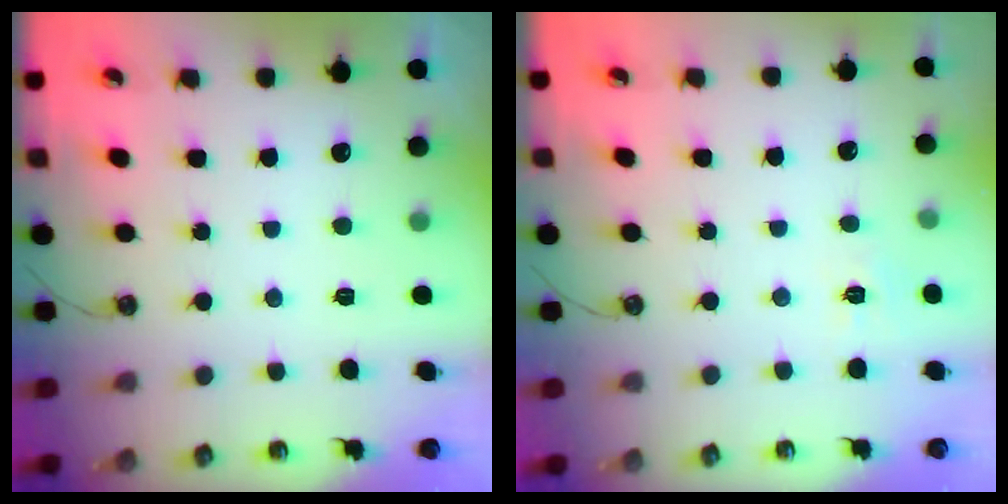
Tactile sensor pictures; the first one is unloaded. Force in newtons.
{"total": 2.7, "press": 2.7, "slide": 0.5}